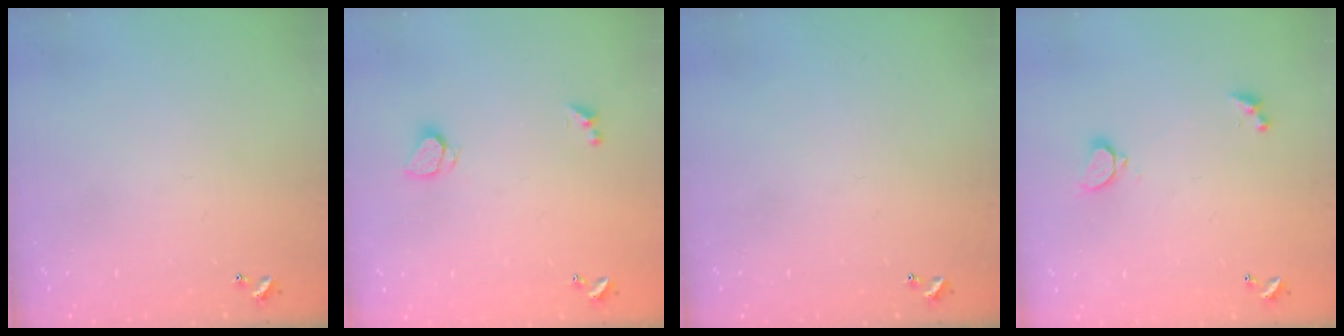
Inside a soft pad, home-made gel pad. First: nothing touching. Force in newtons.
{"total": 1.9, "press": 1.8, "slide": 0.4}
{"total": 0.0}
{"total": 2.1, "press": 1.8, "slide": 1.0}